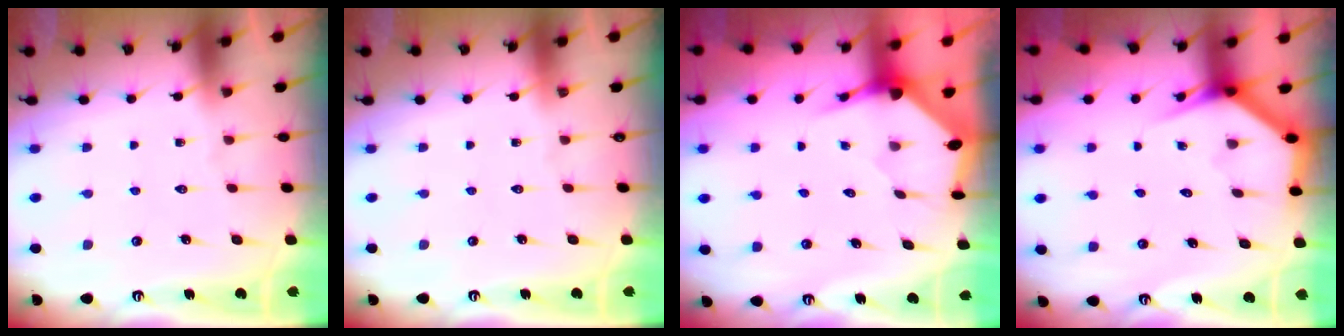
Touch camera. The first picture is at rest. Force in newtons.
{"total": 0.0}
{"total": 3.5, "press": 3.5, "slide": 0.5}
{"total": 3.4, "press": 3.4, "slide": 0.2}